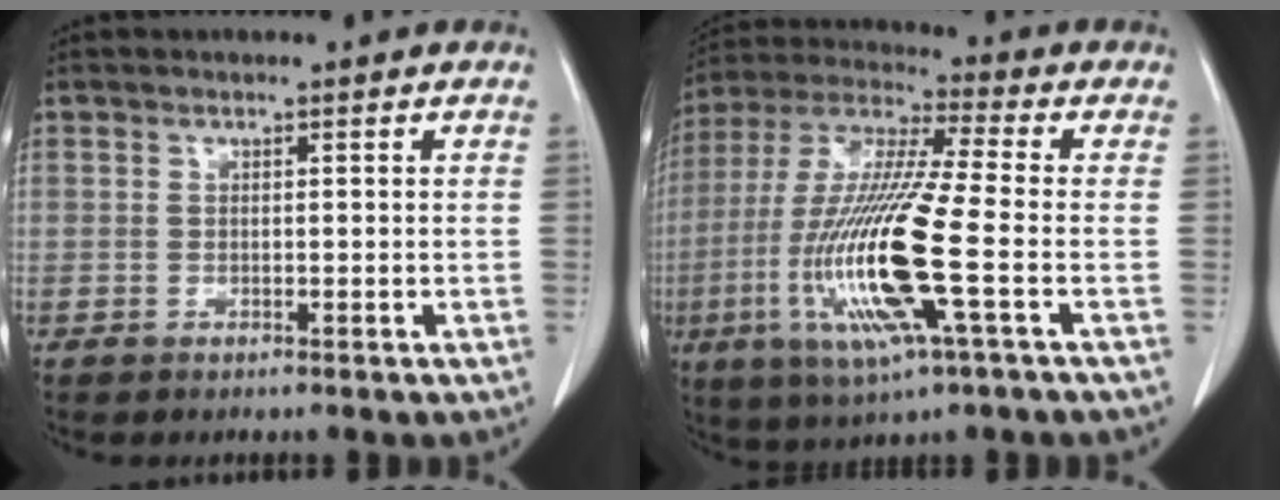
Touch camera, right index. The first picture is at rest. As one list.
[{"total": 18.1, "force": [-4.5, 0.9, 17.5], "torque": [-0.373, -0.018, -0.089]}]